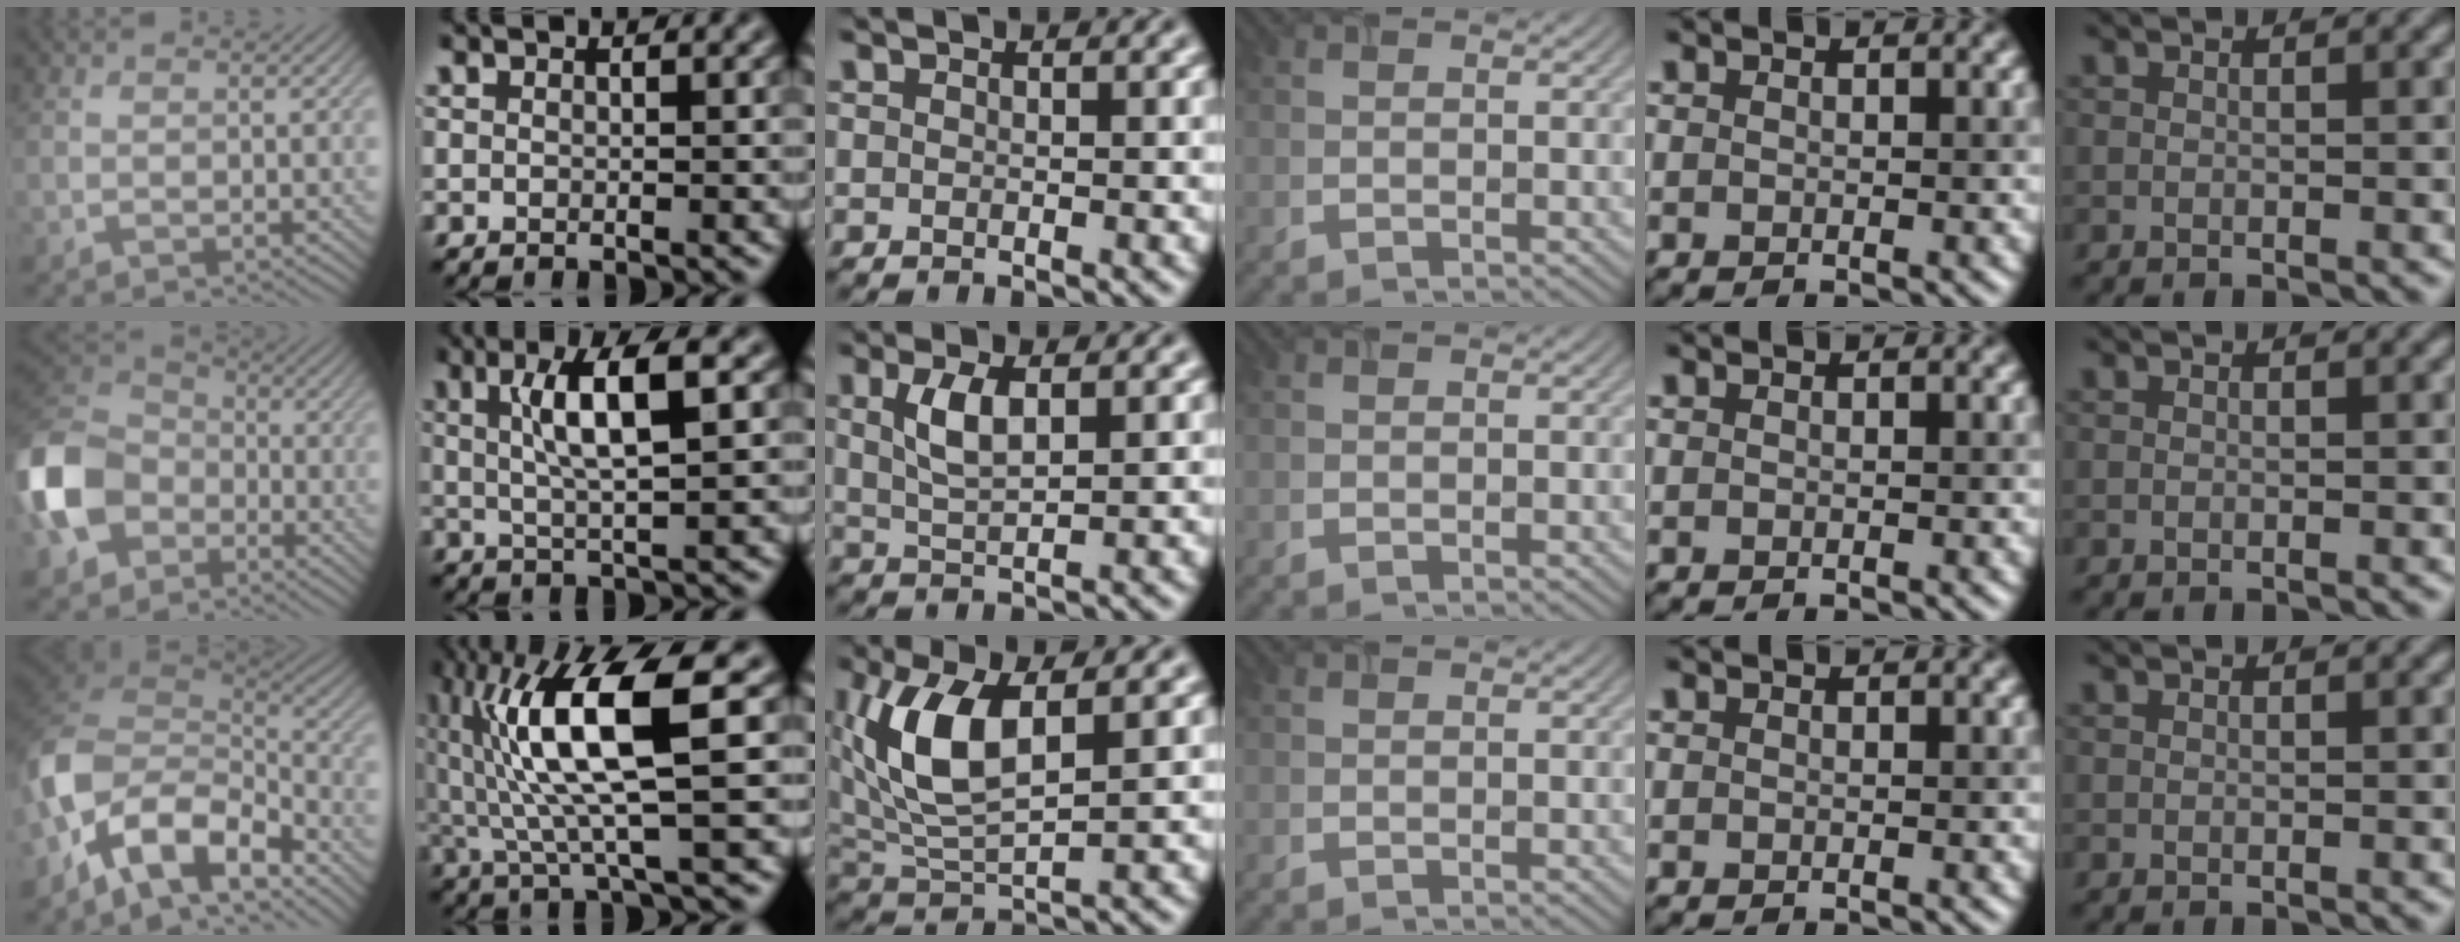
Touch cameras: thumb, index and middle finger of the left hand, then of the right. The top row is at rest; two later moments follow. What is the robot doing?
{"motion": "lift_and_place", "object": "timer"}